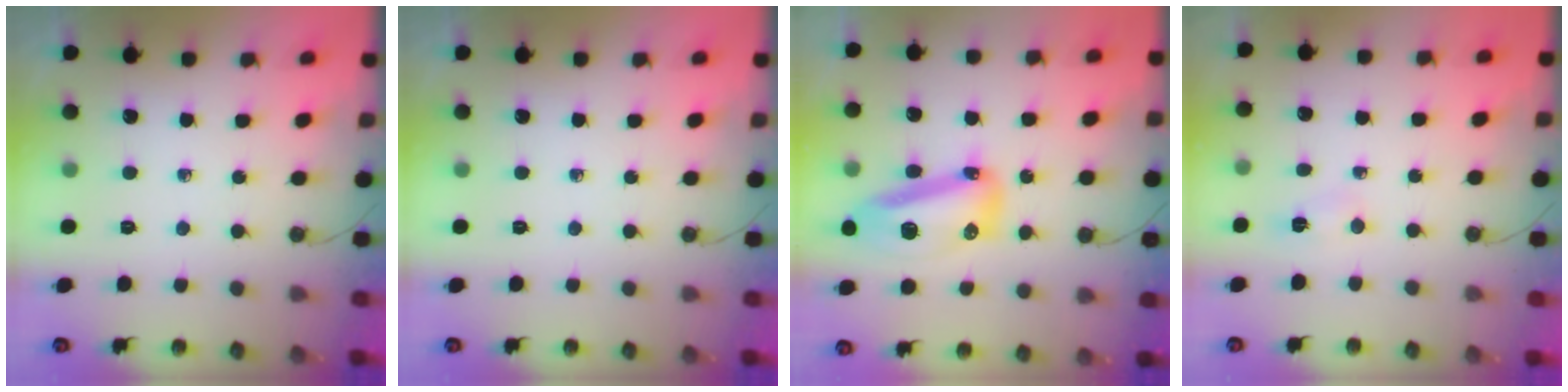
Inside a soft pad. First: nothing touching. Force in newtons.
{"total": 0.0}
{"total": 15.5, "press": 15.1, "slide": 3.1}
{"total": 2.9, "press": 2.9, "slide": 0.4}